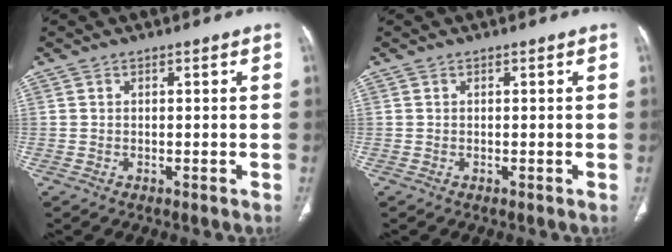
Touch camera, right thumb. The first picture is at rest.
{"total": 0.0}